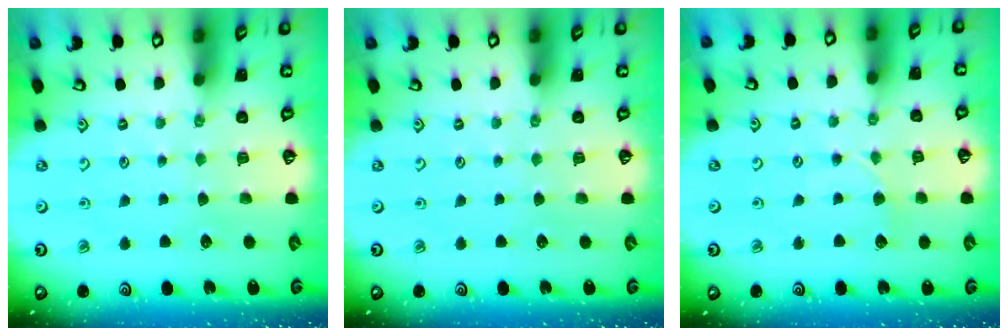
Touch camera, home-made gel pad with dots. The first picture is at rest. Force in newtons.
{"total": 0.0}
{"total": 2.2, "press": 2.2, "slide": 0.3}